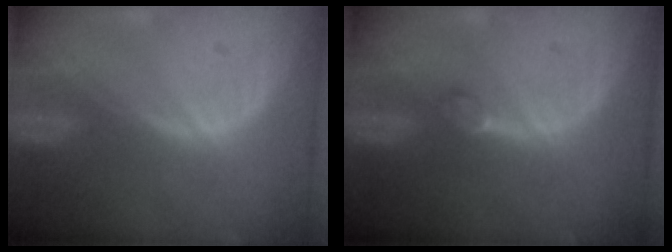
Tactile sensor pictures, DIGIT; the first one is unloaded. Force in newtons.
{"total": 1.4, "press": 1.4, "slide": 0.2}